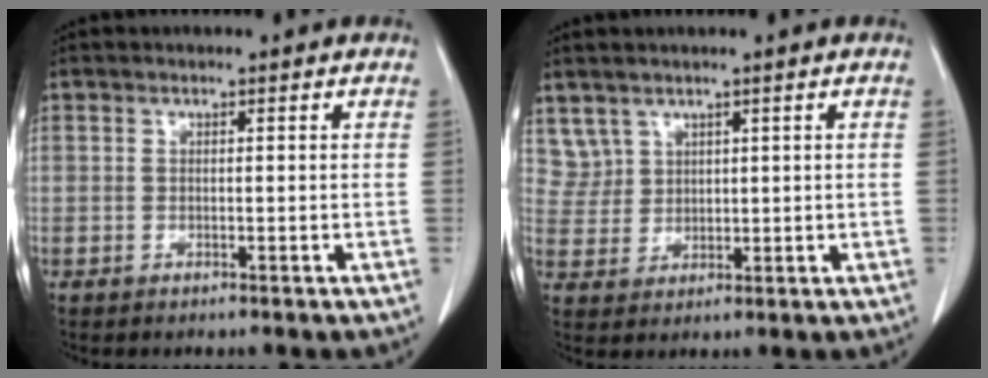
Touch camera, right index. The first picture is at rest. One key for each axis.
{"total": 3.9, "fx": 2.9, "fy": 2.7, "fz": -0.2, "tx": 0.013, "ty": 0.003, "tz": 0.064}